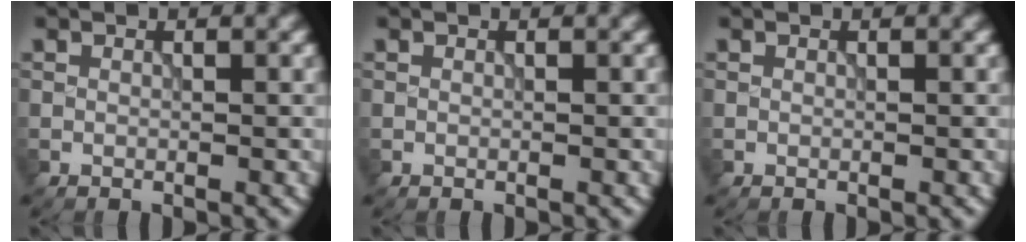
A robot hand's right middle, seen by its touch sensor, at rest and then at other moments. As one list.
[{"total": 0.0}, {"total": 0.0}]